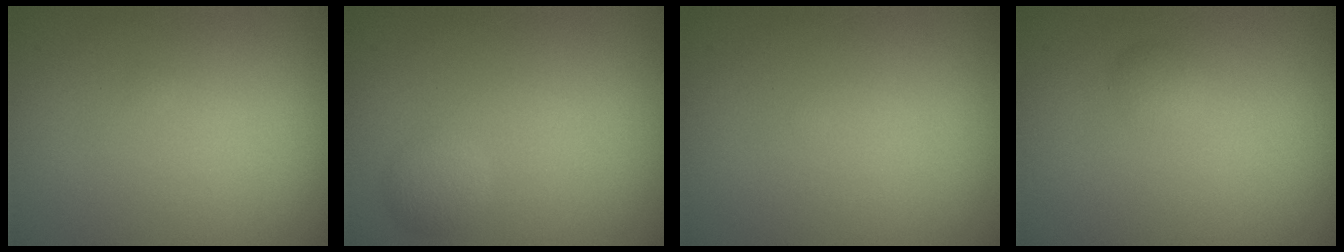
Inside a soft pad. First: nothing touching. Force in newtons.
{"total": 1.3, "press": 1.3, "slide": 0.0}
{"total": 0.0}
{"total": 0.8, "press": 0.8, "slide": 0.0}